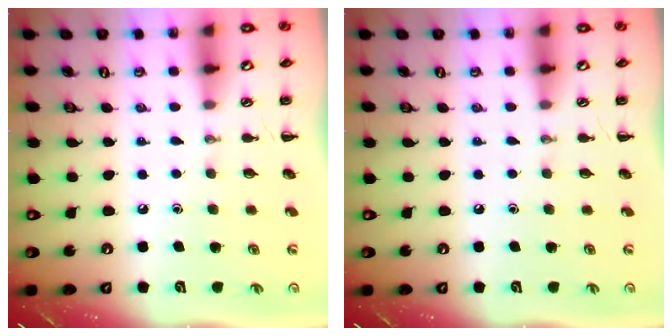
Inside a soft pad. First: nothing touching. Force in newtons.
{"total": 0.0}